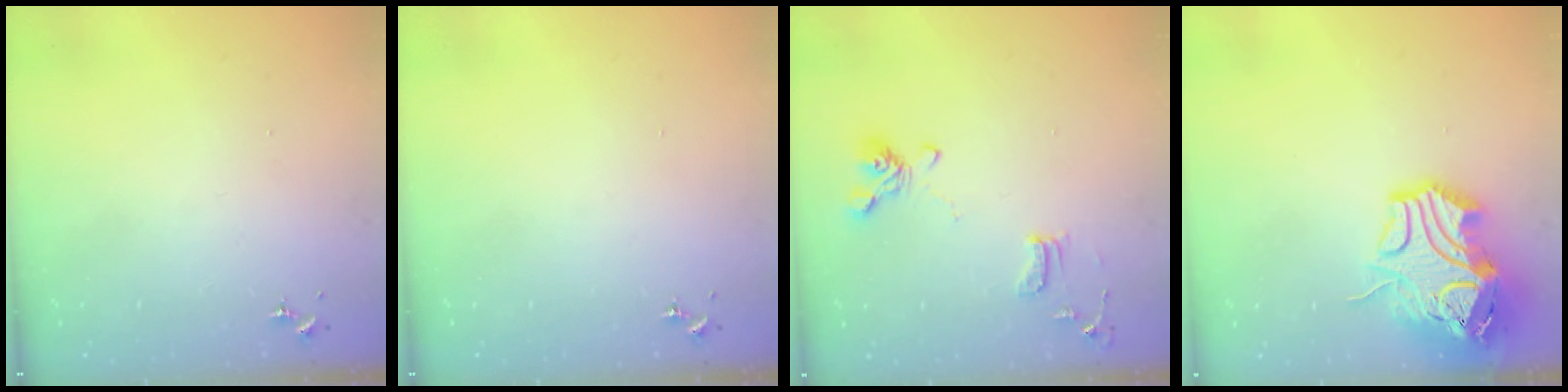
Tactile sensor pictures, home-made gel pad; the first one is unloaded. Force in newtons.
{"total": 0.0}
{"total": 12.3, "press": 12.2, "slide": 1.8}
{"total": 18.6, "press": 18.4, "slide": 2.7}